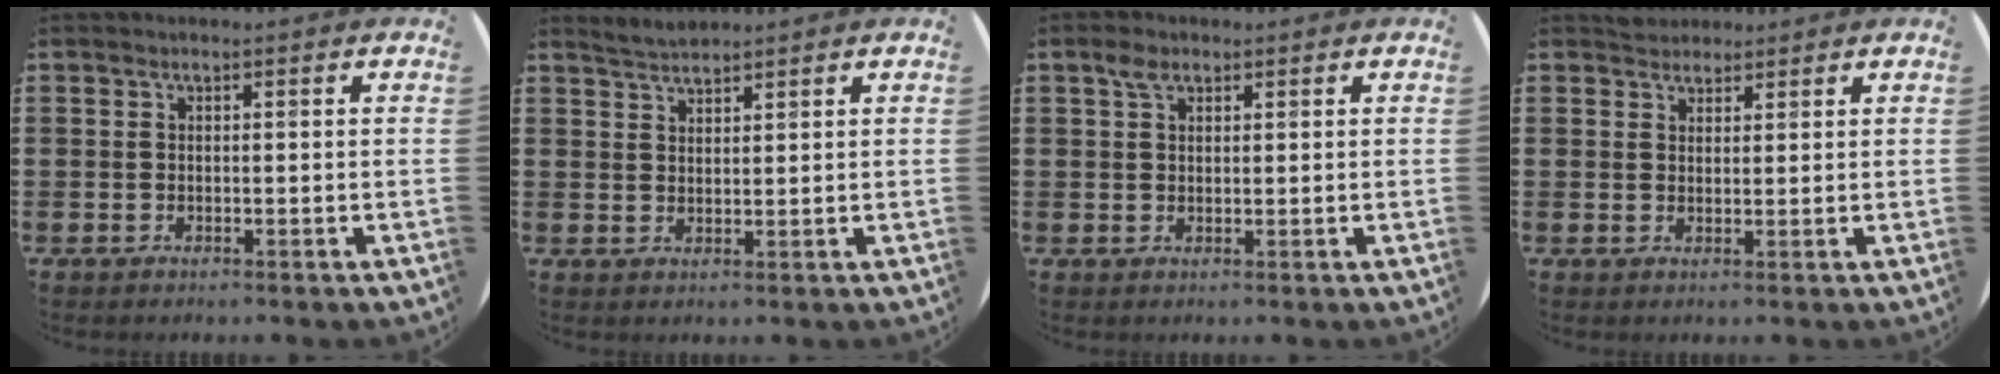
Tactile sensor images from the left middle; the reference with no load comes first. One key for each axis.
{"total": 2.1, "fx": 2.1, "fy": 0.0, "fz": 0.0, "tx": -0.004, "ty": 0.003, "tz": 0.040}
{"total": 2.2, "fx": 1.4, "fy": 1.3, "fz": 1.1, "tx": -0.016, "ty": 0.002, "tz": 0.024}
{"total": 2.2, "fx": 2.0, "fy": 0.7, "fz": -0.2, "tx": 0.009, "ty": 0.002, "tz": 0.038}